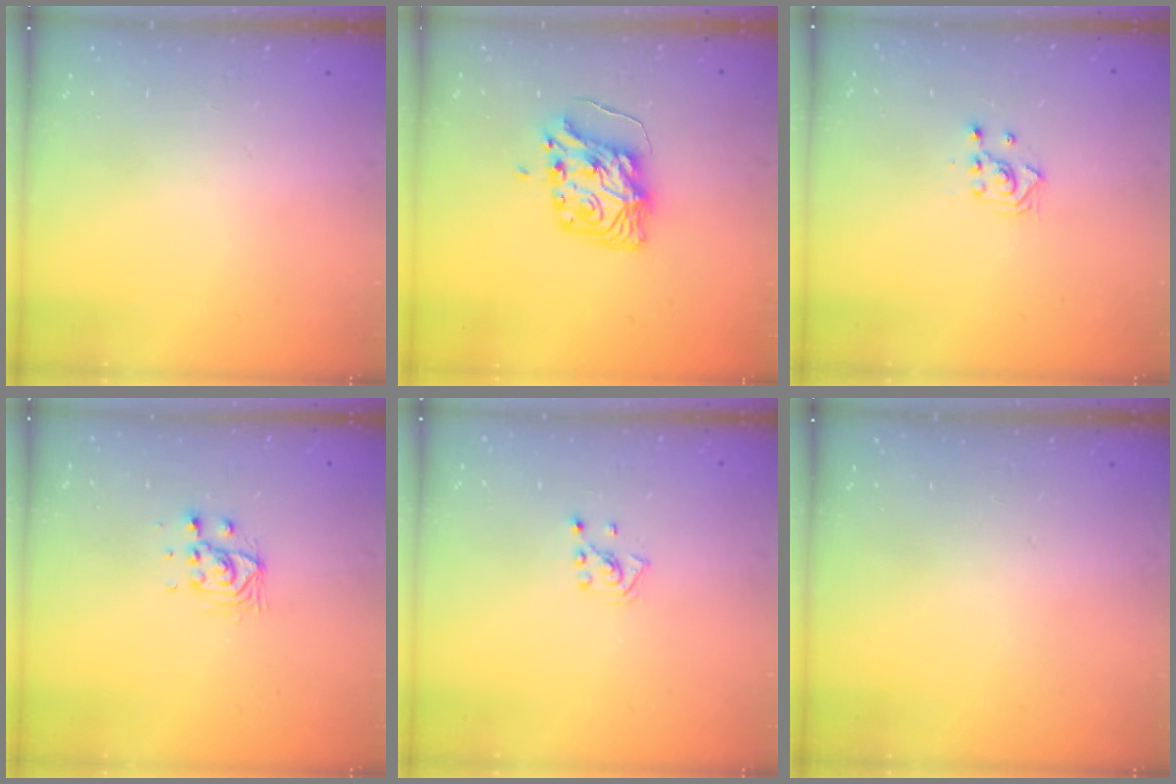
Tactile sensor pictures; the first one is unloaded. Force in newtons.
{"total": 8.9, "press": 8.9, "slide": 0.3}
{"total": 2.3, "press": 2.3, "slide": 0.3}
{"total": 5.4, "press": 5.4, "slide": 0.1}
{"total": 2.6, "press": 2.6, "slide": 0.5}
{"total": 0.0}